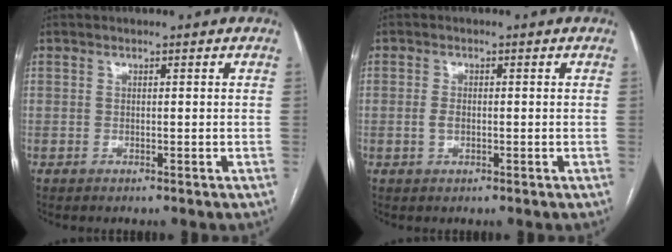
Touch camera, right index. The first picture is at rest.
{"total": 1.8, "force": [-0.3, 1.0, 1.5], "torque": [-0.031, 0.002, -0.004]}